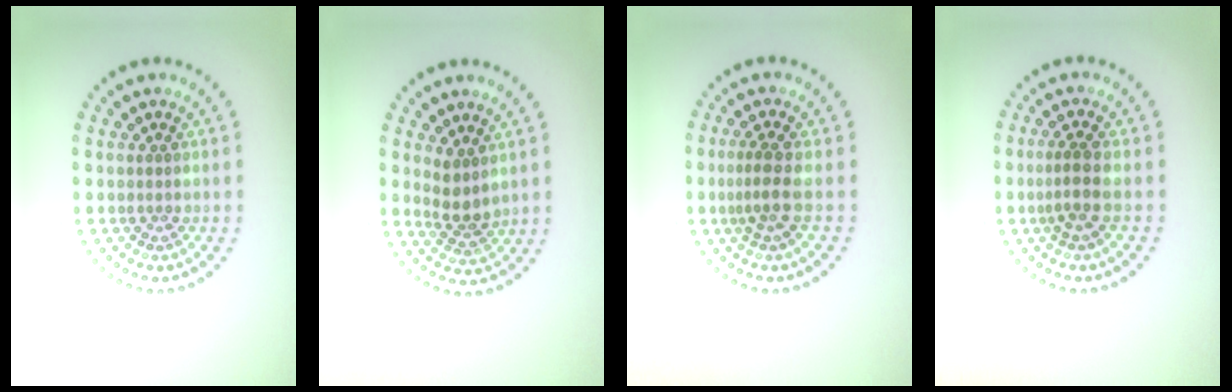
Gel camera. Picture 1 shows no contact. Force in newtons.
{"total": 2.4, "press": 1.9, "slide": 1.5}
{"total": 2.3, "press": 1.5, "slide": 1.7}
{"total": 2.0, "press": 1.3, "slide": 1.6}